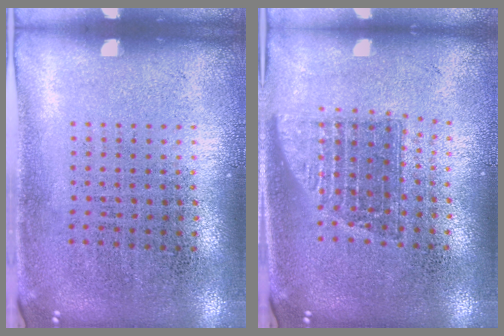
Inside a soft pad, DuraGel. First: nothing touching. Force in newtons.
{"total": 1.4, "press": 1.1, "slide": 0.9}